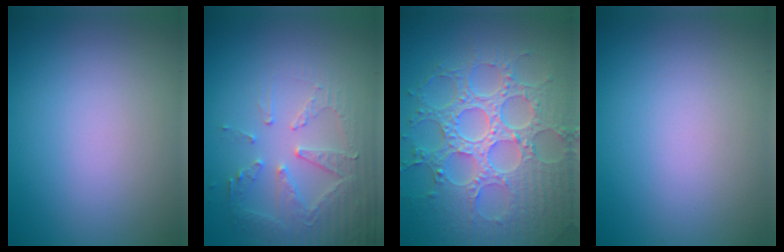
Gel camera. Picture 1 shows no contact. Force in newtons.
{"total": 5.2, "press": 3.8, "slide": 3.5}
{"total": 8.8, "press": 6.6, "slide": 5.8}
{"total": 0.0}